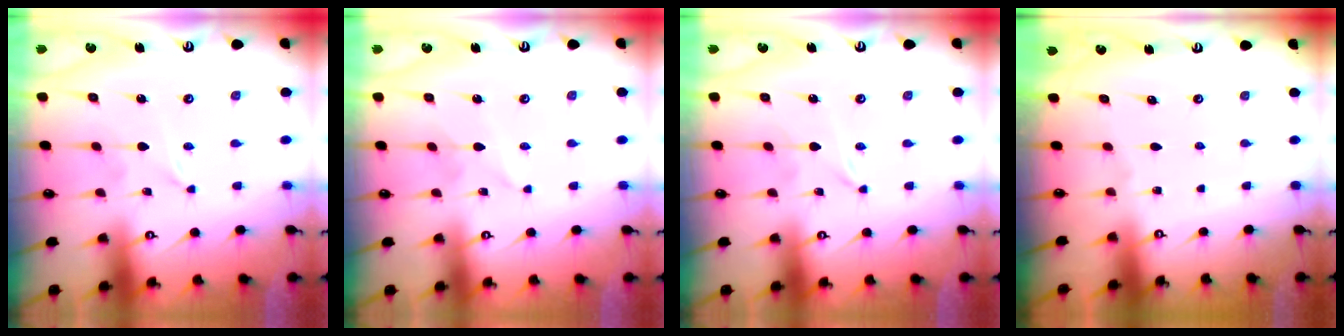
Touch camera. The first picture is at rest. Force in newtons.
{"total": 1.9, "press": 1.9, "slide": 0.2}
{"total": 0.0}
{"total": 0.0}